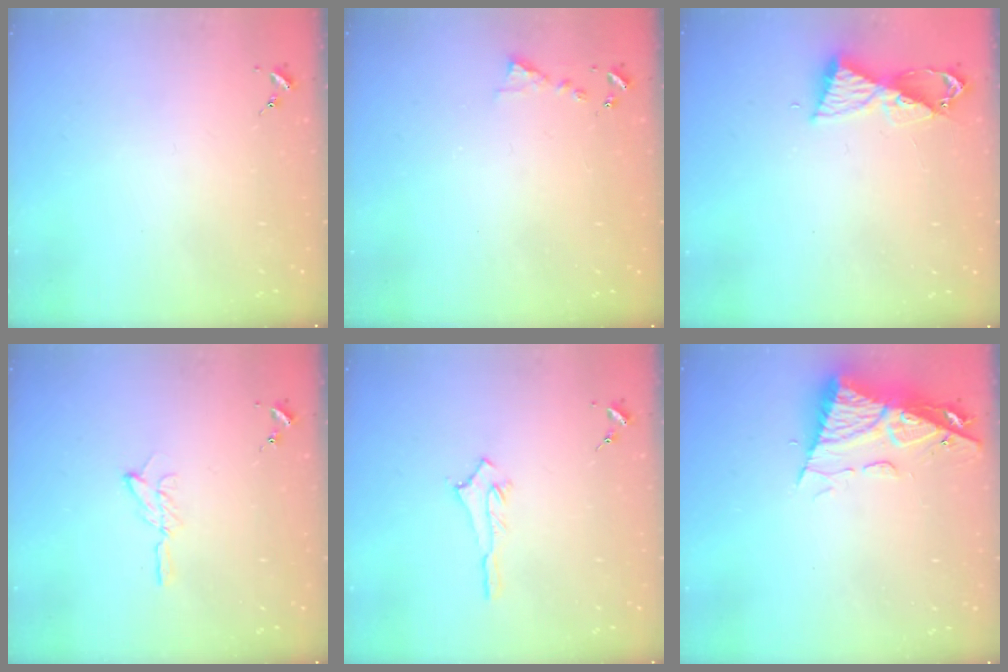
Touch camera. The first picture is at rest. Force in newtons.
{"total": 4.5, "press": 4.4, "slide": 0.5}
{"total": 8.6, "press": 8.5, "slide": 0.9}
{"total": 6.4, "press": 6.4, "slide": 0.7}
{"total": 3.5, "press": 3.5, "slide": 0.4}
{"total": 10.3, "press": 10.3, "slide": 1.1}